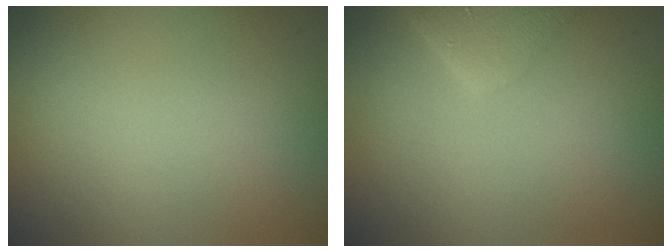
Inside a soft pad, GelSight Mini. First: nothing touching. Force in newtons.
{"total": 3.1, "press": 3.0, "slide": 0.3}